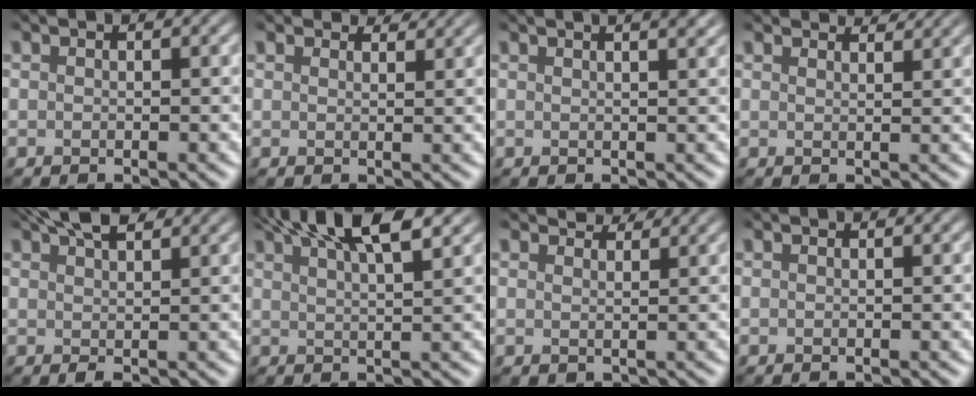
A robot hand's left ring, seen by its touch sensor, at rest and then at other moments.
{"total": 2.4, "force": [2.3, 0.4, 0.4], "torque": [-0.016, 0.001, 0.028]}
{"total": 5.8, "force": [3.5, 2.6, 3.8], "torque": [-0.010, 0.042, 0.008]}
{"total": 3.8, "force": [3.6, 0.4, 1.0], "torque": [-0.013, 0.005, 0.039]}
{"total": 3.8, "force": [2.7, 1.1, 2.4], "torque": [-0.042, 0.009, 0.049]}
{"total": 7.5, "force": [5.0, 1.9, 5.2], "torque": [-0.062, 0.026, 0.059]}
{"total": 2.8, "force": [2.4, 1.1, 0.7], "torque": [-0.022, 0.002, 0.033]}
{"total": 0.0}